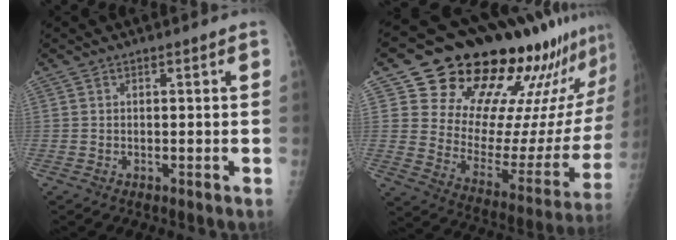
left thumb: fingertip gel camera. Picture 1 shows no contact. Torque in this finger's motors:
{"motor_torque": [0.69, 0.77, 1.41, -1.36, 0.15]}